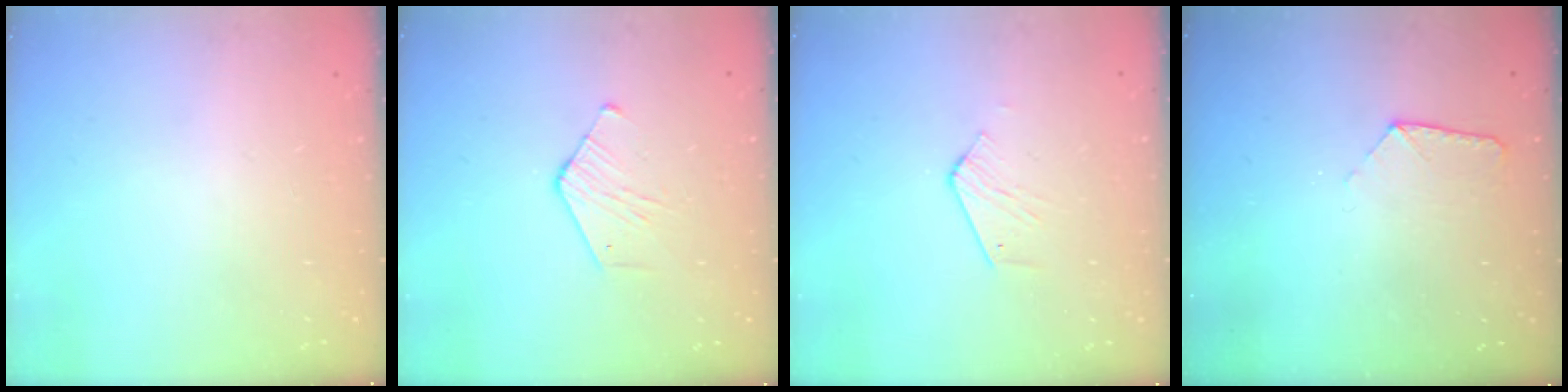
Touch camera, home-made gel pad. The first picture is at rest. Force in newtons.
{"total": 4.3, "press": 4.3, "slide": 0.4}
{"total": 2.6, "press": 2.6, "slide": 0.2}
{"total": 6.8, "press": 6.8, "slide": 0.5}